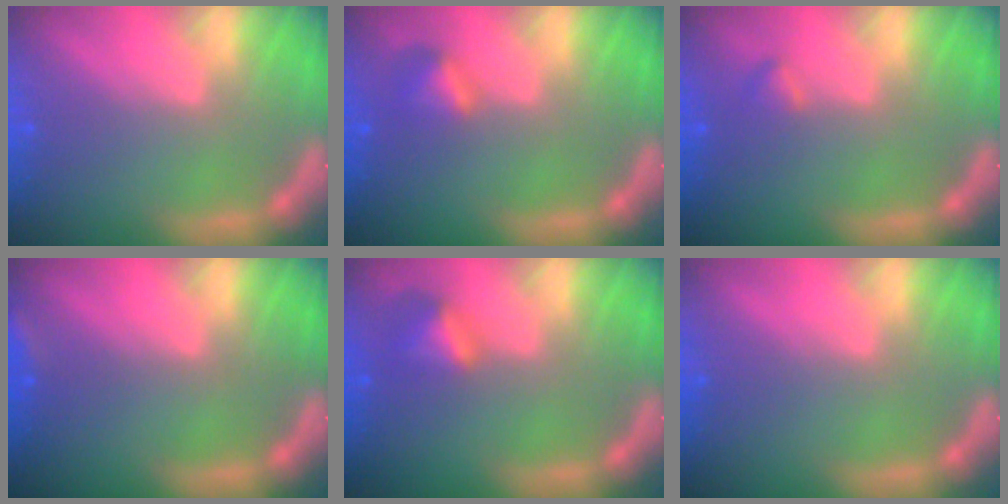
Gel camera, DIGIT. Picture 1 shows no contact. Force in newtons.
{"total": 1.9}
{"total": 0.9}
{"total": 1.4}
{"total": 2.4}
{"total": 0.0}